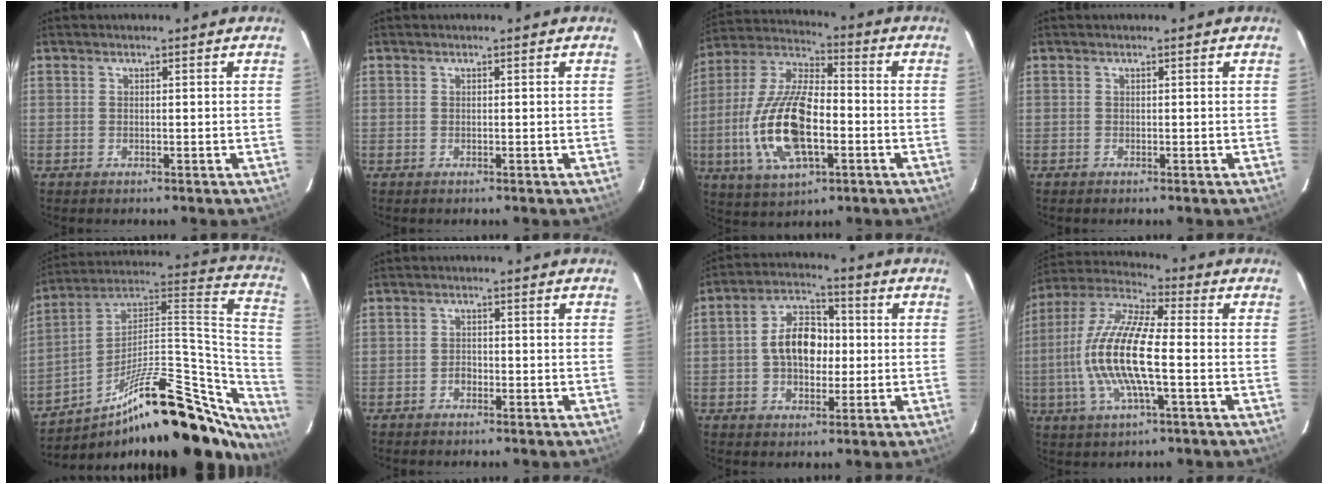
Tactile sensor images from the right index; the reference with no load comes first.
{"total": 0.0}
{"total": 18.9, "force": [-4.5, 8.2, 16.5], "torque": [-0.348, -0.005, -0.084]}
{"total": 0.0}
{"total": 31.9, "force": [-20.4, 11.0, 22.0], "torque": [-0.291, 0.035, -0.308]}
{"total": 1.3, "force": [-0.8, 0.9, 0.5], "torque": [-0.009, 0.004, -0.014]}
{"total": 9.7, "force": [-0.2, 6.4, 7.3], "torque": [-0.135, 0.026, -0.002]}
{"total": 16.3, "force": [-2.4, 3.9, 15.7], "torque": [-0.314, 0.001, -0.054]}